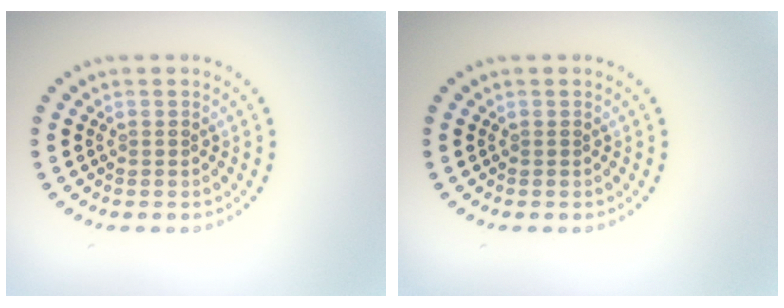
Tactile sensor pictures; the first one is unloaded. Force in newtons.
{"total": 0.0}